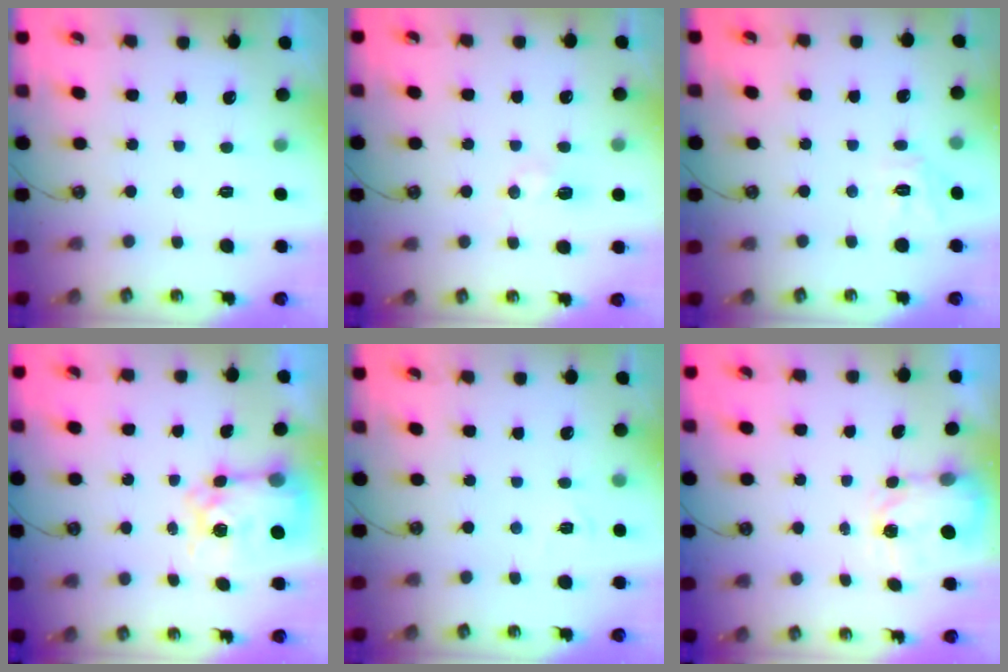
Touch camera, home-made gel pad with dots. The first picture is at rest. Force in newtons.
{"total": 4.4, "press": 4.4, "slide": 0.5}
{"total": 8.1, "press": 8.1, "slide": 0.6}
{"total": 9.7, "press": 9.7, "slide": 0.9}
{"total": 4.3, "press": 4.3, "slide": 0.4}
{"total": 3.6, "press": 3.5, "slide": 0.6}